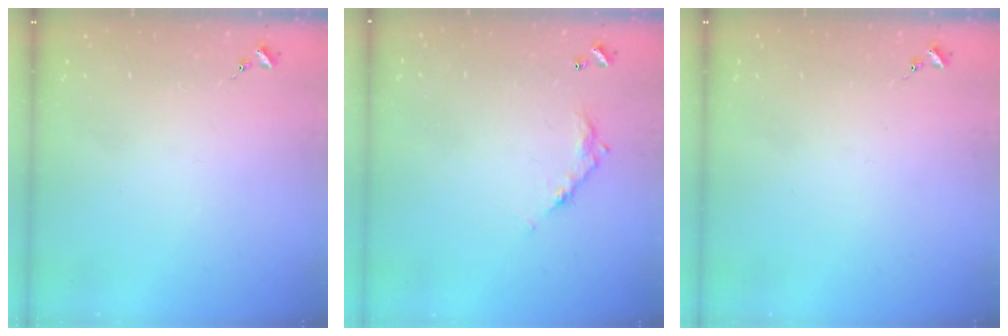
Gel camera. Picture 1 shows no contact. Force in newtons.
{"total": 8.4, "press": 8.4, "slide": 0.4}
{"total": 0.0}